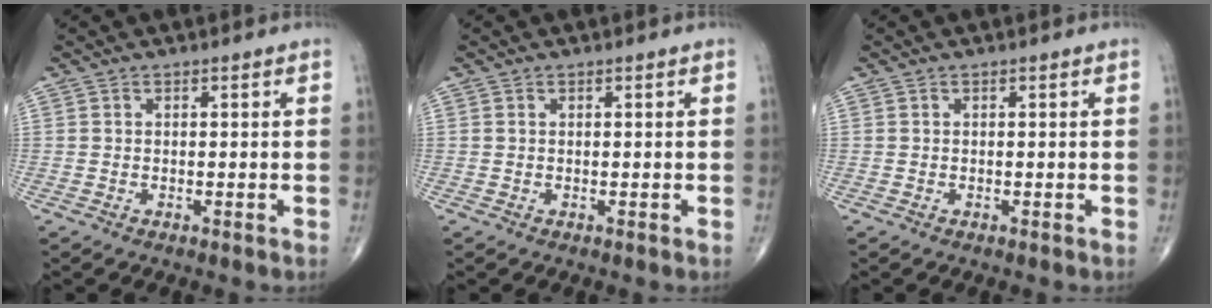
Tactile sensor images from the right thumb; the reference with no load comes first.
{"total": 0.0}
{"total": 0.0}